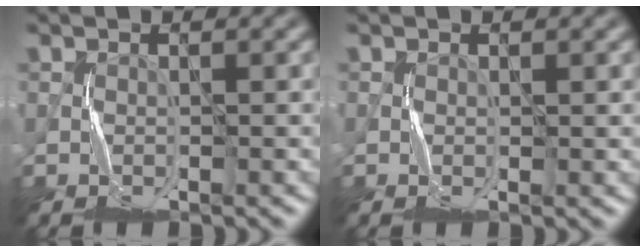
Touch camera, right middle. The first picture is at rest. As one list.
[{"total": 0.0}]